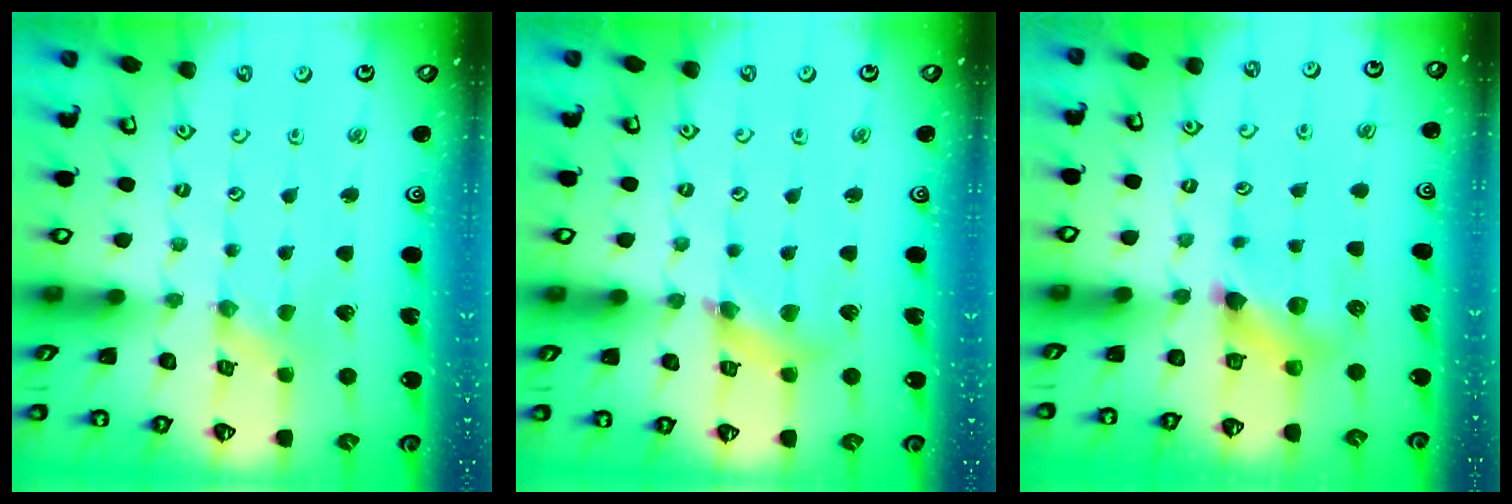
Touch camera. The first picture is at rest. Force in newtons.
{"total": 7.8, "press": 7.7, "slide": 0.9}
{"total": 7.2, "press": 7.2, "slide": 0.7}